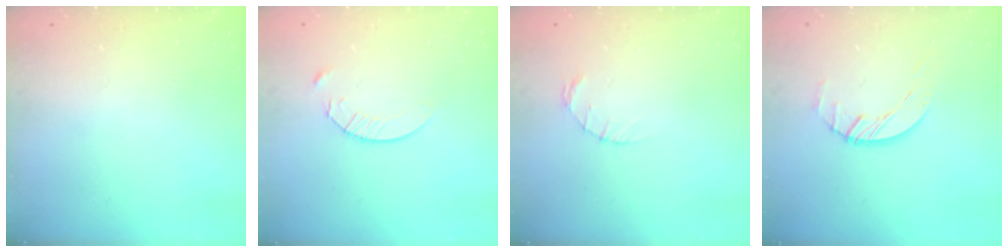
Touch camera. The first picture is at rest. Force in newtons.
{"total": 4.8, "press": 4.8, "slide": 0.6}
{"total": 1.2, "press": 1.1, "slide": 0.2}
{"total": 3.3, "press": 3.2, "slide": 0.4}